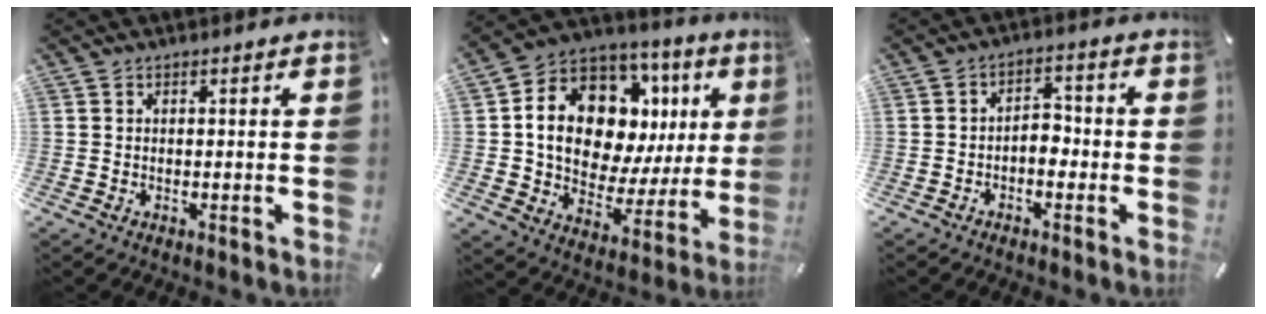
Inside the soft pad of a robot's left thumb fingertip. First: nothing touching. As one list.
[{"total": 17.0, "force": [5.9, 11.5, 11.1], "torque": [-0.176, -0.045, 0.104]}, {"total": 4.1, "force": [-1.9, 2.6, 2.6], "torque": [-0.047, 0.017, -0.038]}]